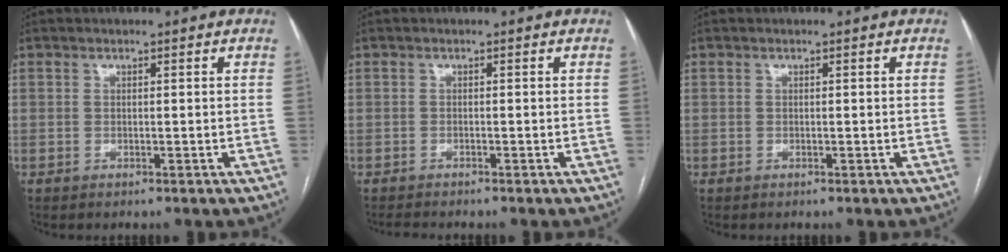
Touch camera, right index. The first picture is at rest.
{"total": 1.9, "force": [-1.8, -0.1, 0.6], "torque": [-0.006, -0.004, -0.029]}
{"total": 0.0}